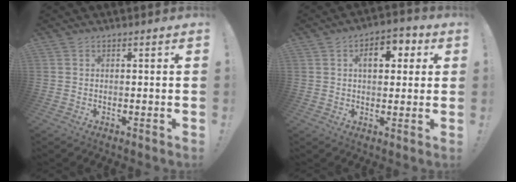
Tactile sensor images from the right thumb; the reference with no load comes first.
{"total": 8.2, "force": [2.3, 5.0, 6.1], "torque": [-0.069, -0.001, 0.032]}